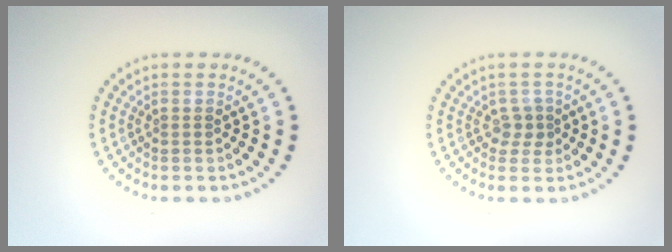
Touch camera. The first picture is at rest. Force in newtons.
{"total": 1.6, "press": 1.3, "slide": 1.0}